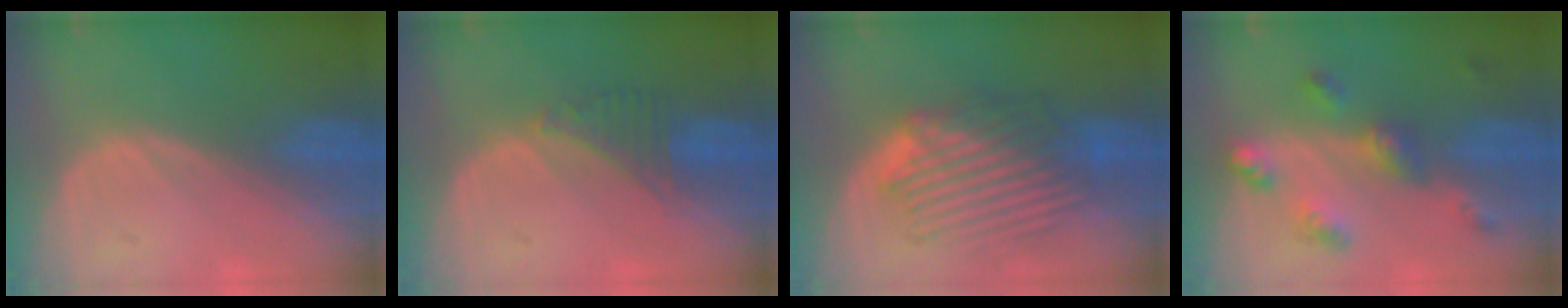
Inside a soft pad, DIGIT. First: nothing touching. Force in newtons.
{"total": 2.9, "press": 2.9, "slide": 0.6}
{"total": 8.8, "press": 8.3, "slide": 2.9}
{"total": 6.7, "press": 5.8, "slide": 3.3}